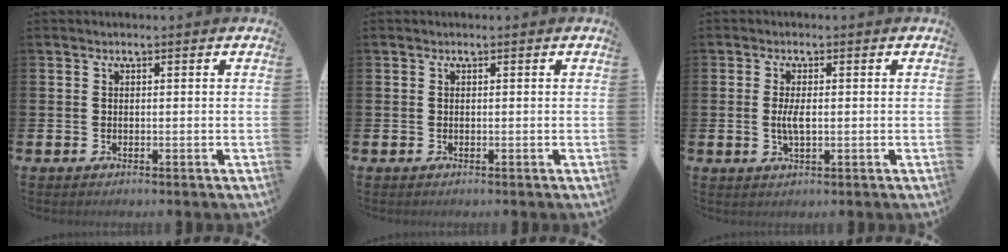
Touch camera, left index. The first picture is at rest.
{"total": 0.0}
{"total": 2.3, "force": [-0.1, 0.8, 2.2], "torque": [-0.039, -0.001, -0.003]}